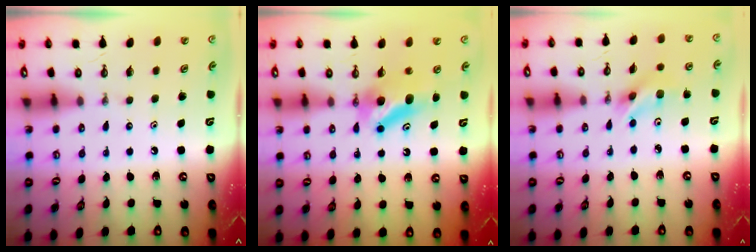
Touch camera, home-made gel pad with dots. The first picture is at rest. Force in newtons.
{"total": 7.7, "press": 6.1, "slide": 4.7}
{"total": 6.7, "press": 5.0, "slide": 4.4}